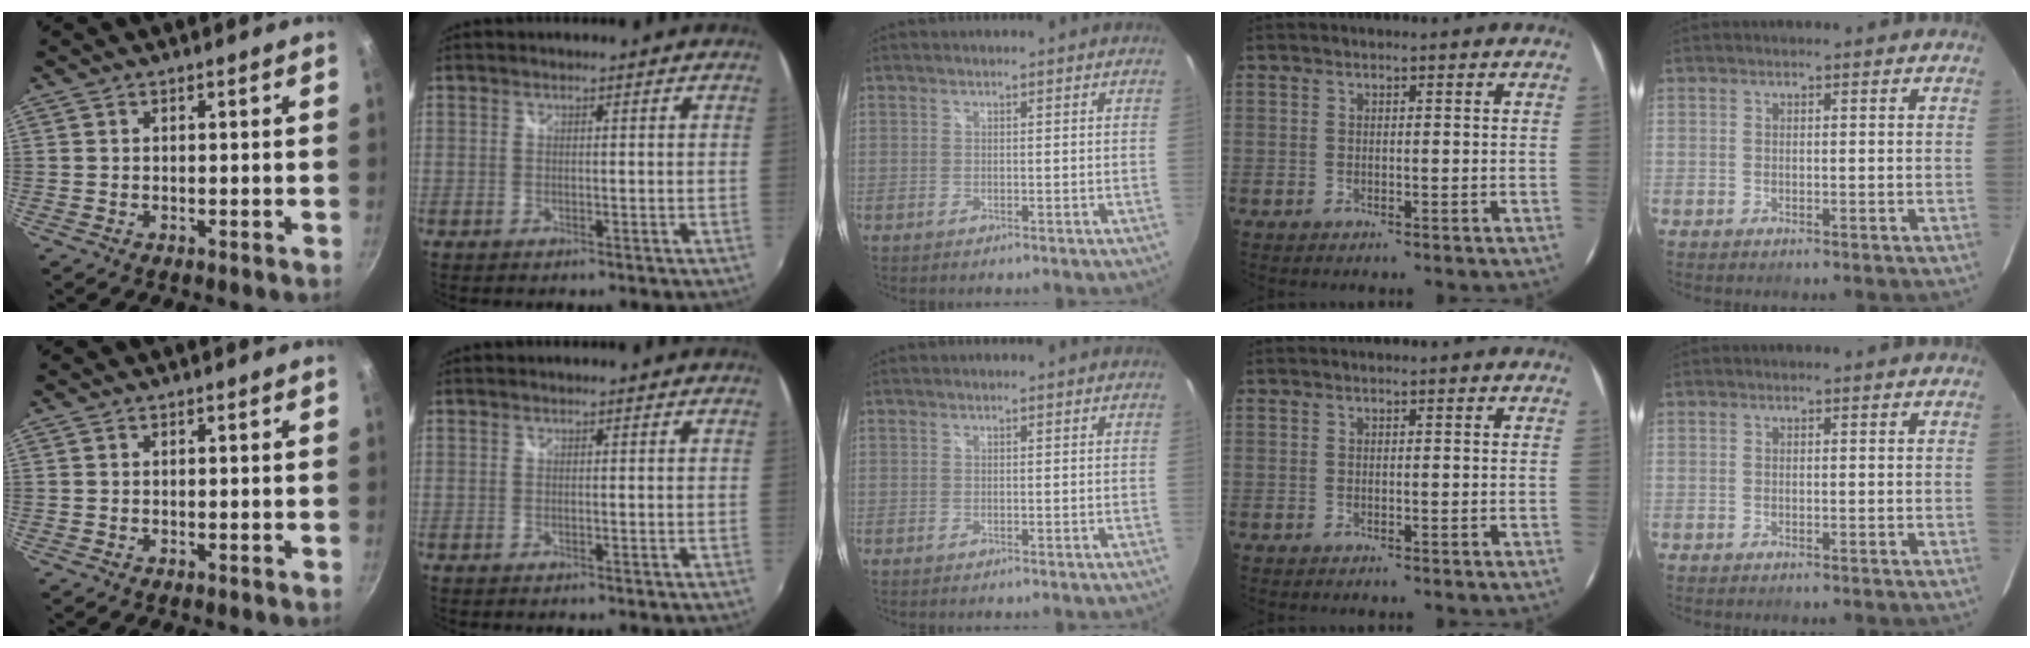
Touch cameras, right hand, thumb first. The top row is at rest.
{}